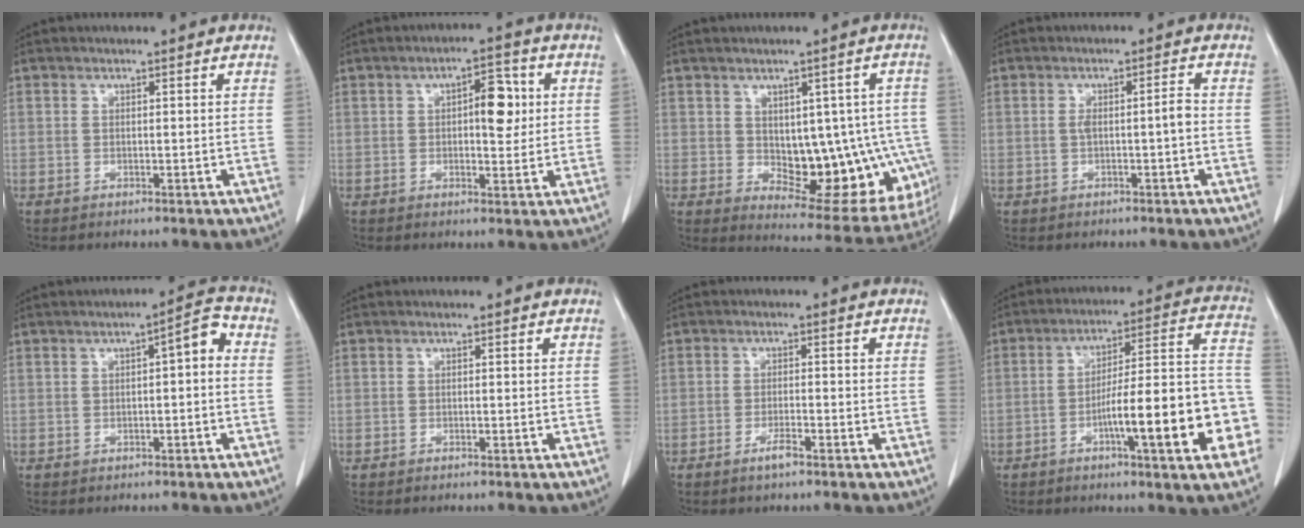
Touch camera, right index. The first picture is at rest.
{"total": 6.0, "force": [1.0, 2.4, 5.4], "torque": [-0.076, 0.010, 0.014]}
{"total": 15.9, "force": [-1.8, 8.4, 13.4], "torque": [-0.131, 0.012, 0.001]}
{"total": 2.9, "force": [-0.4, 0.2, 2.9], "torque": [-0.053, 0.008, -0.005]}
{"total": 3.9, "force": [0.1, 1.0, 3.8], "torque": [-0.049, 0.021, -0.002]}
{"total": 0.5, "force": [-0.5, 0.0, 0.2], "torque": [-0.006, -0.001, -0.008]}
{"total": 2.3, "force": [-1.7, 0.1, 1.6], "torque": [-0.031, -0.001, -0.030]}
{"total": 18.6, "force": [-6.2, 1.9, 17.4], "torque": [-0.189, 0.028, -0.084]}